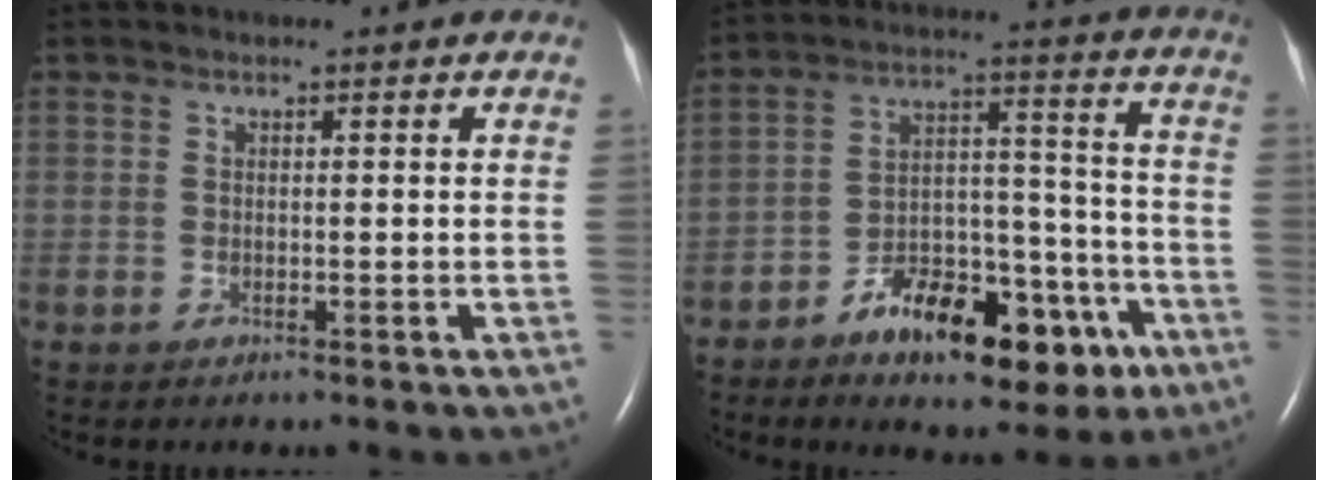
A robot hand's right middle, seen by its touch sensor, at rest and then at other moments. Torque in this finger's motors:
{"motor_torque": [1.23, -0.91, 0.54, 0.12]}